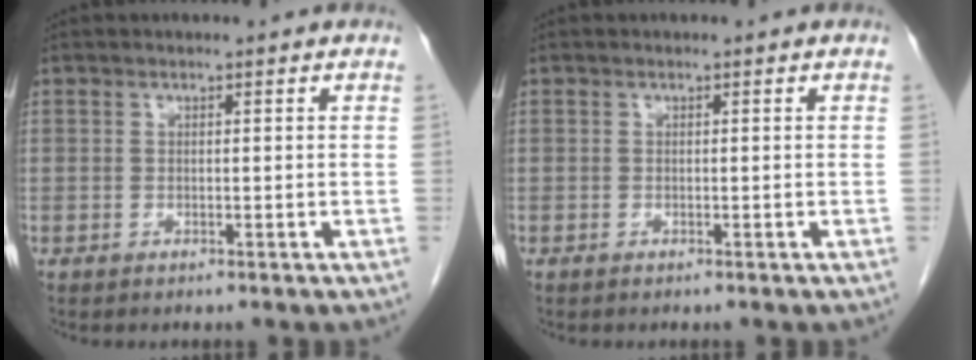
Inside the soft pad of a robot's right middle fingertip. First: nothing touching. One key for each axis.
{"total": 0.0}